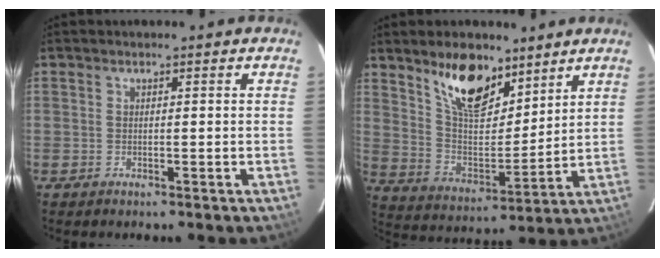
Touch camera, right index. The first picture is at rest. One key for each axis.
{"total": 14.0, "fx": 9.5, "fy": 6.2, "fz": 8.1, "tx": -0.139, "ty": -0.004, "tz": 0.178}